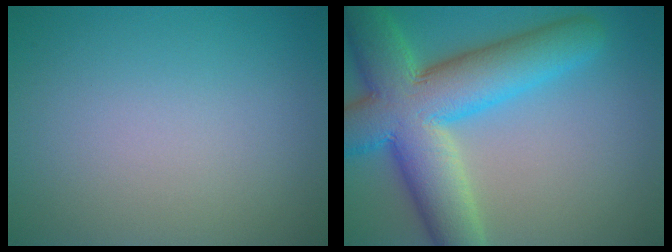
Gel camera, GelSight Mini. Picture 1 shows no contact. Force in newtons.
{"total": 11.7, "press": 11.7, "slide": 0.7}